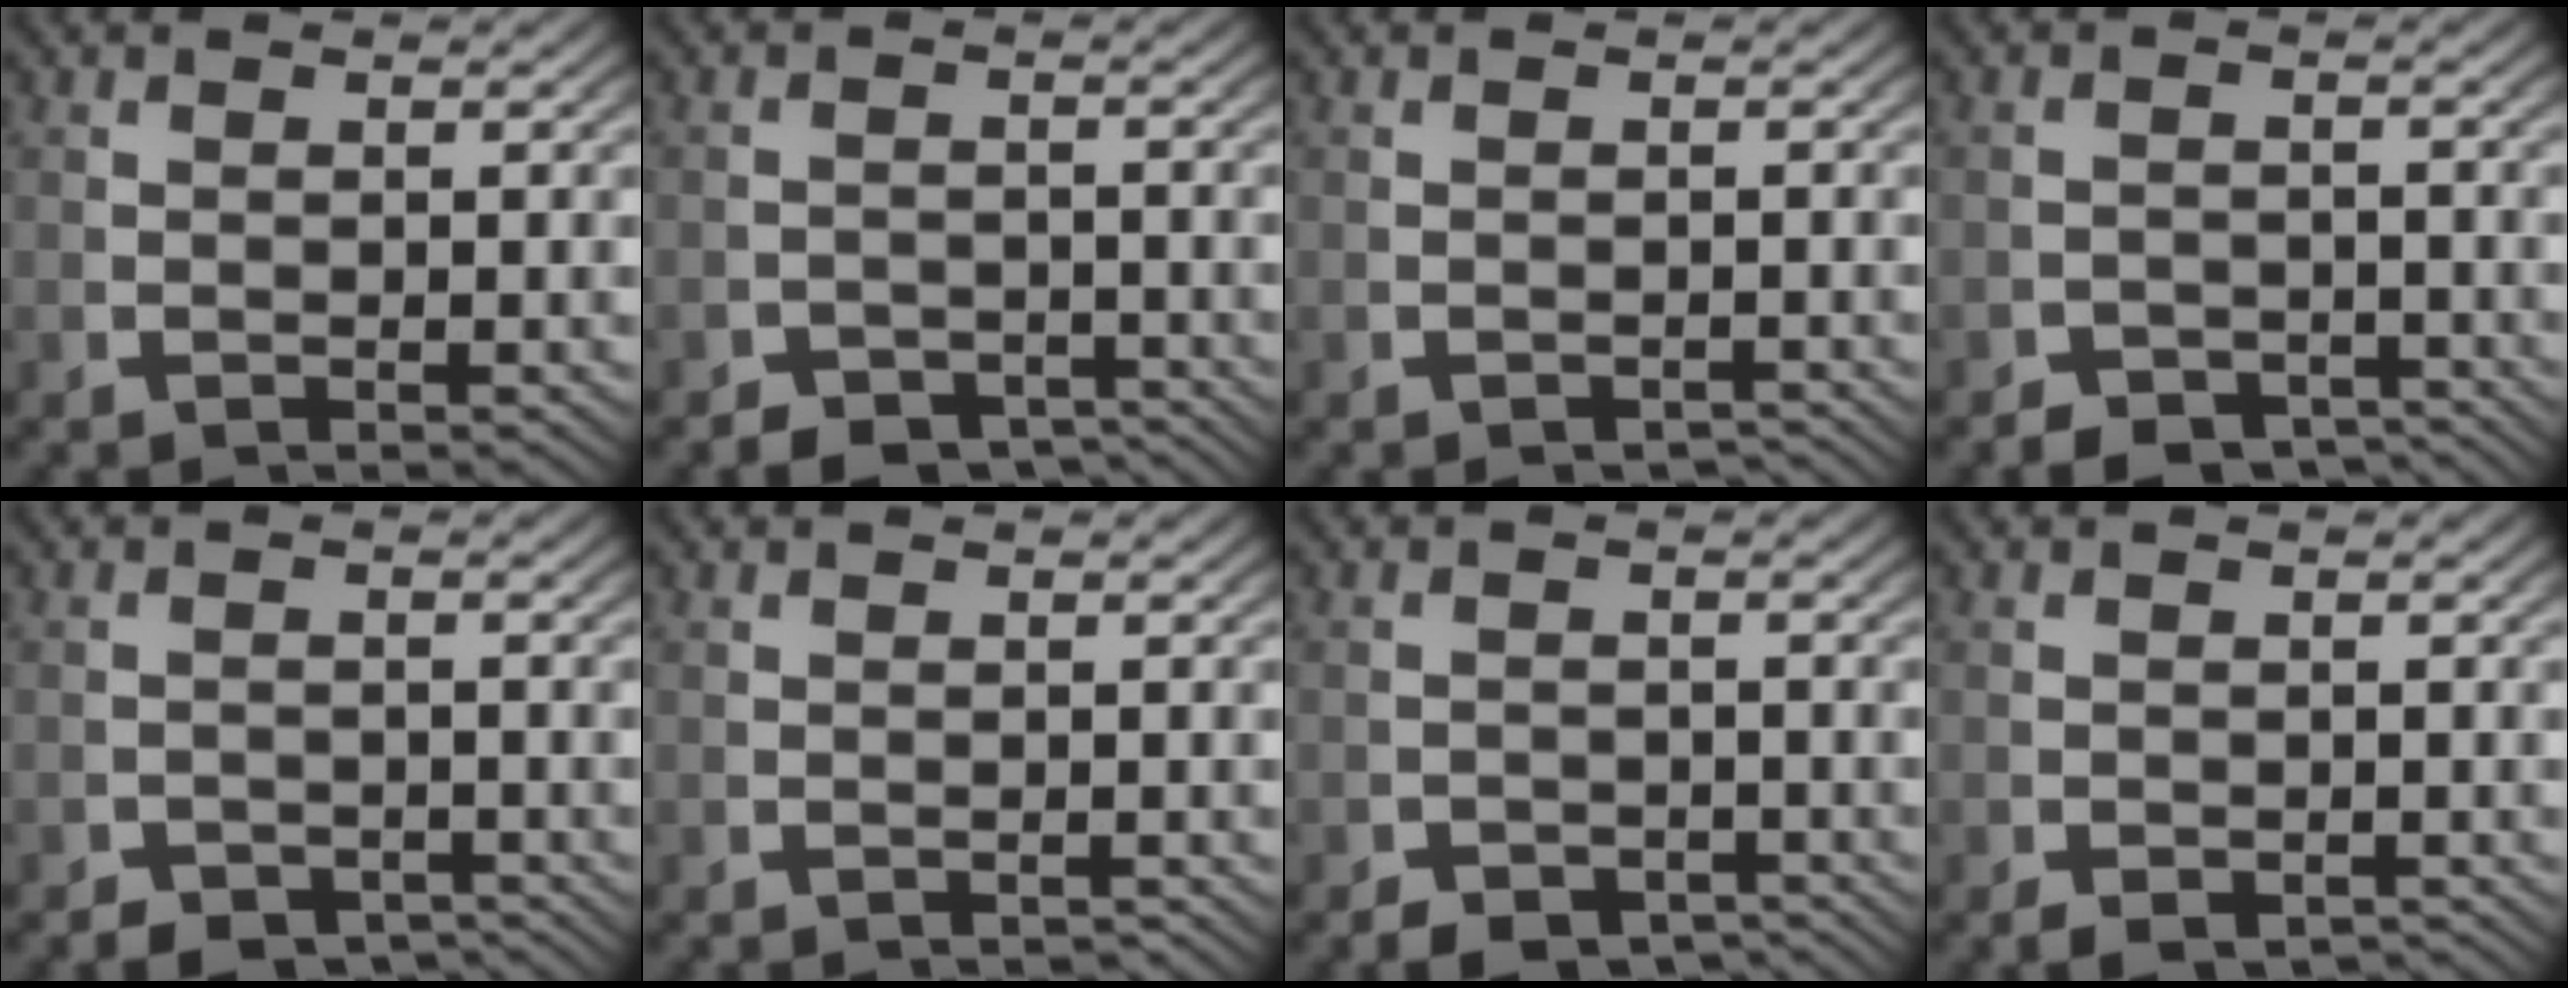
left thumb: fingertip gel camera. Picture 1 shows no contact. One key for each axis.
{"total": 4.4, "fx": -3.8, "fy": 2.0, "fz": 1.2, "tx": -0.007, "ty": -0.025, "tz": -0.058}
{"total": 1.7, "fx": -1.6, "fy": 0.3, "fz": 0.2, "tx": -0.002, "ty": -0.004, "tz": -0.024}
{"total": 4.2, "fx": -3.7, "fy": 1.8, "fz": 1.1, "tx": -0.005, "ty": -0.023, "tz": -0.058}
{"total": 3.3, "fx": -3.0, "fy": 1.3, "fz": 0.7, "tx": -0.001, "ty": -0.019, "tz": -0.047}
{"total": 0.8, "fx": -0.8, "fy": 0.2, "fz": 0.2, "tx": -0.002, "ty": -0.002, "tz": -0.011}
{"total": 3.5, "fx": -3.1, "fy": 1.4, "fz": 1.0, "tx": -0.002, "ty": -0.019, "tz": -0.049}
{"total": 2.1, "fx": -1.7, "fy": 0.9, "fz": 0.7, "tx": -0.009, "ty": -0.011, "tz": -0.025}